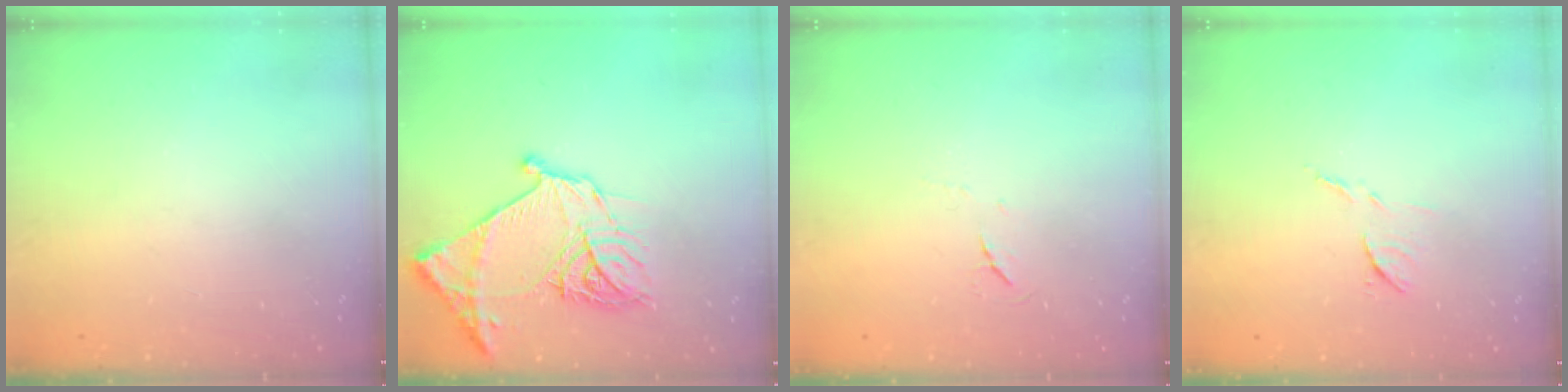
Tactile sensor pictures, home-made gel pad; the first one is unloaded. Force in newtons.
{"total": 19.4, "press": 19.3, "slide": 2.0}
{"total": 3.8, "press": 3.7, "slide": 0.6}
{"total": 6.9, "press": 6.9, "slide": 0.4}